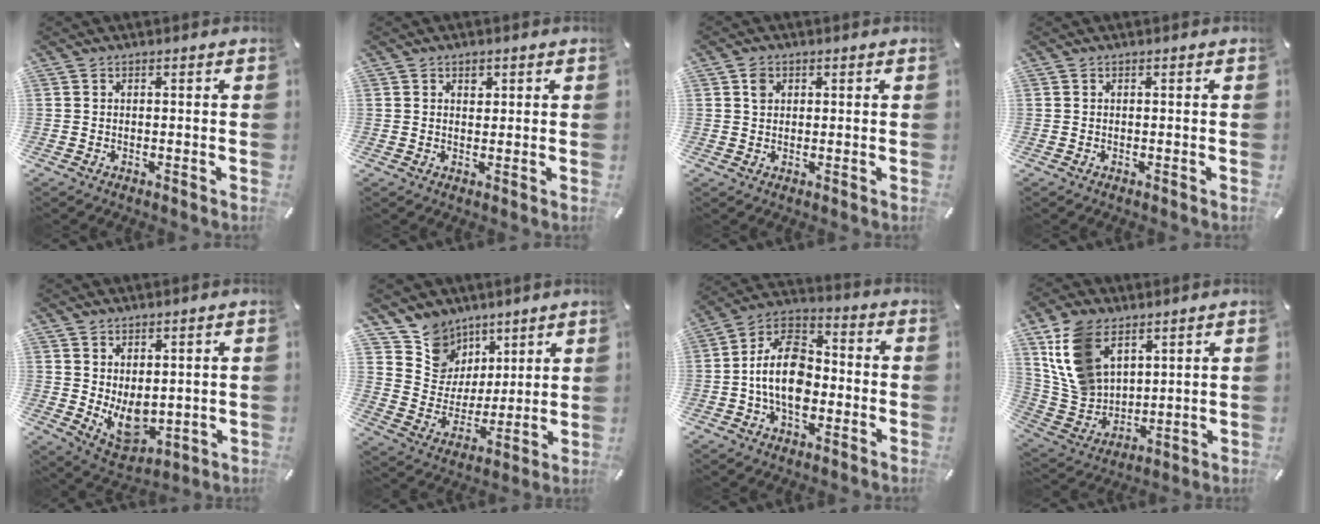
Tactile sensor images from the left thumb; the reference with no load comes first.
{"total": 1.7, "force": [0.8, 1.3, 0.7], "torque": [0.000, -0.003, 0.010]}
{"total": 2.4, "force": [0.8, 2.0, 1.0], "torque": [-0.007, -0.002, 0.011]}
{"total": 0.0}
{"total": 8.6, "force": [0.3, 6.2, 5.9], "torque": [-0.095, -0.021, 0.012]}
{"total": 11.4, "force": [7.3, 8.8, 0.2], "torque": [-0.029, -0.073, 0.151]}
{"total": 14.3, "force": [-2.8, 9.5, 10.3], "torque": [-0.203, 0.015, -0.053]}
{"total": 14.7, "force": [7.7, 10.0, 7.4], "torque": [-0.173, -0.023, 0.150]}